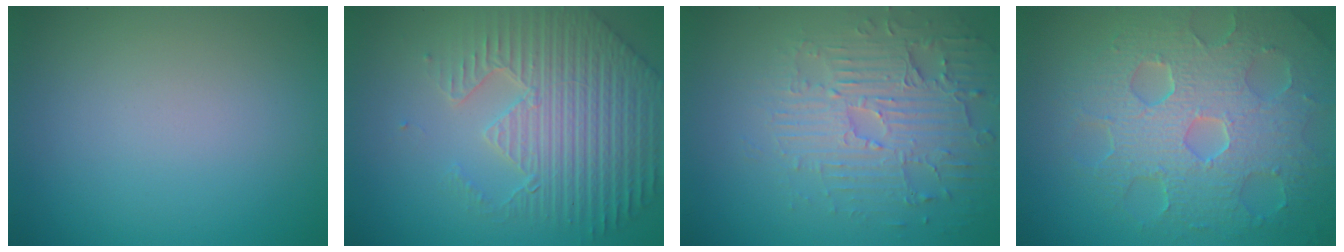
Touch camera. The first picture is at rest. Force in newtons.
{"total": 6.7, "press": 5.3, "slide": 4.2}
{"total": 4.2, "press": 3.9, "slide": 1.6}
{"total": 8.6, "press": 6.1, "slide": 6.1}